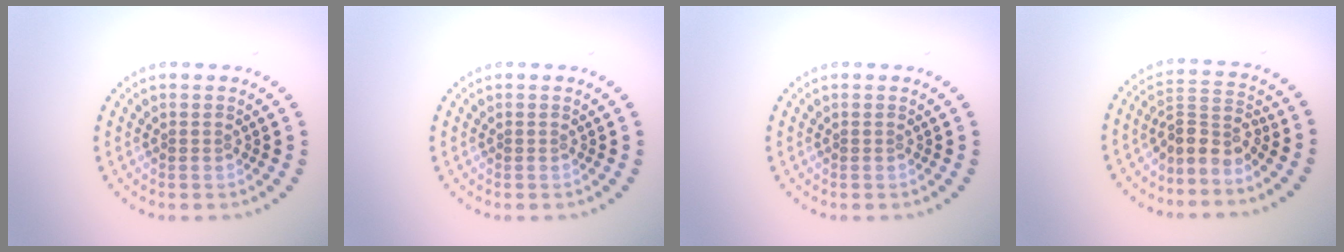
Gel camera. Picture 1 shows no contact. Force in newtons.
{"total": 0.0}
{"total": 0.0}
{"total": 2.9, "press": 2.2, "slide": 1.9}